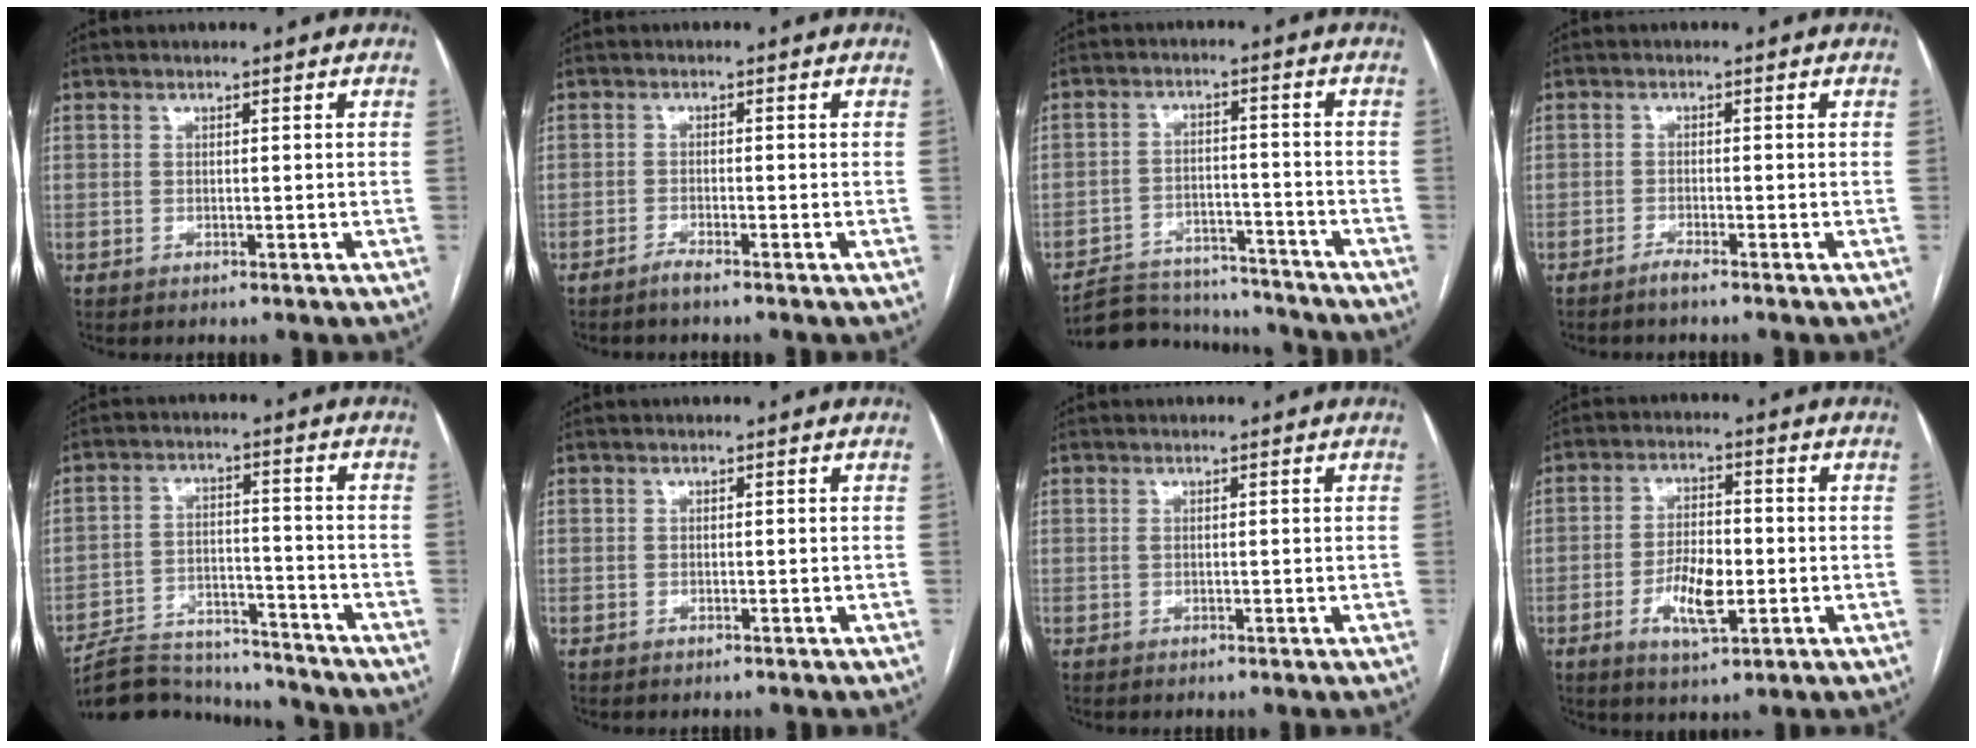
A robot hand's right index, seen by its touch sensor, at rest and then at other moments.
{"total": 1.6, "force": [-1.4, -0.1, 0.7], "torque": [-0.020, -0.002, -0.029]}
{"total": 13.4, "force": [-12.8, 3.4, 2.2], "torque": [-0.033, 0.015, -0.191]}
{"total": 1.5, "force": [-1.3, -0.2, 0.7], "torque": [-0.018, -0.001, -0.028]}
{"total": 15.1, "force": [-14.4, 3.3, 3.3], "torque": [-0.058, 0.018, -0.218]}
{"total": 0.6, "force": [-0.3, 0.5, -0.1], "torque": [-0.004, 0.006, -0.006]}
{"total": 0.0}
{"total": 7.5, "force": [-2.2, 2.7, 6.7], "torque": [-0.129, 0.000, -0.036]}